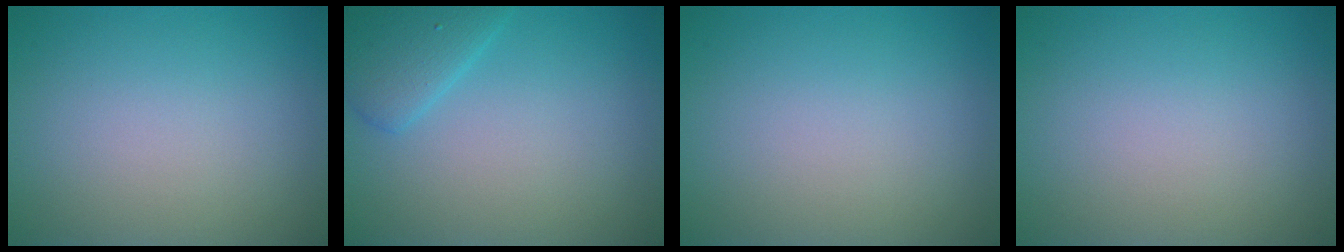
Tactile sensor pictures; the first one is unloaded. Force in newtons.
{"total": 2.9, "press": 2.9, "slide": 0.1}
{"total": 0.0}
{"total": 0.0}